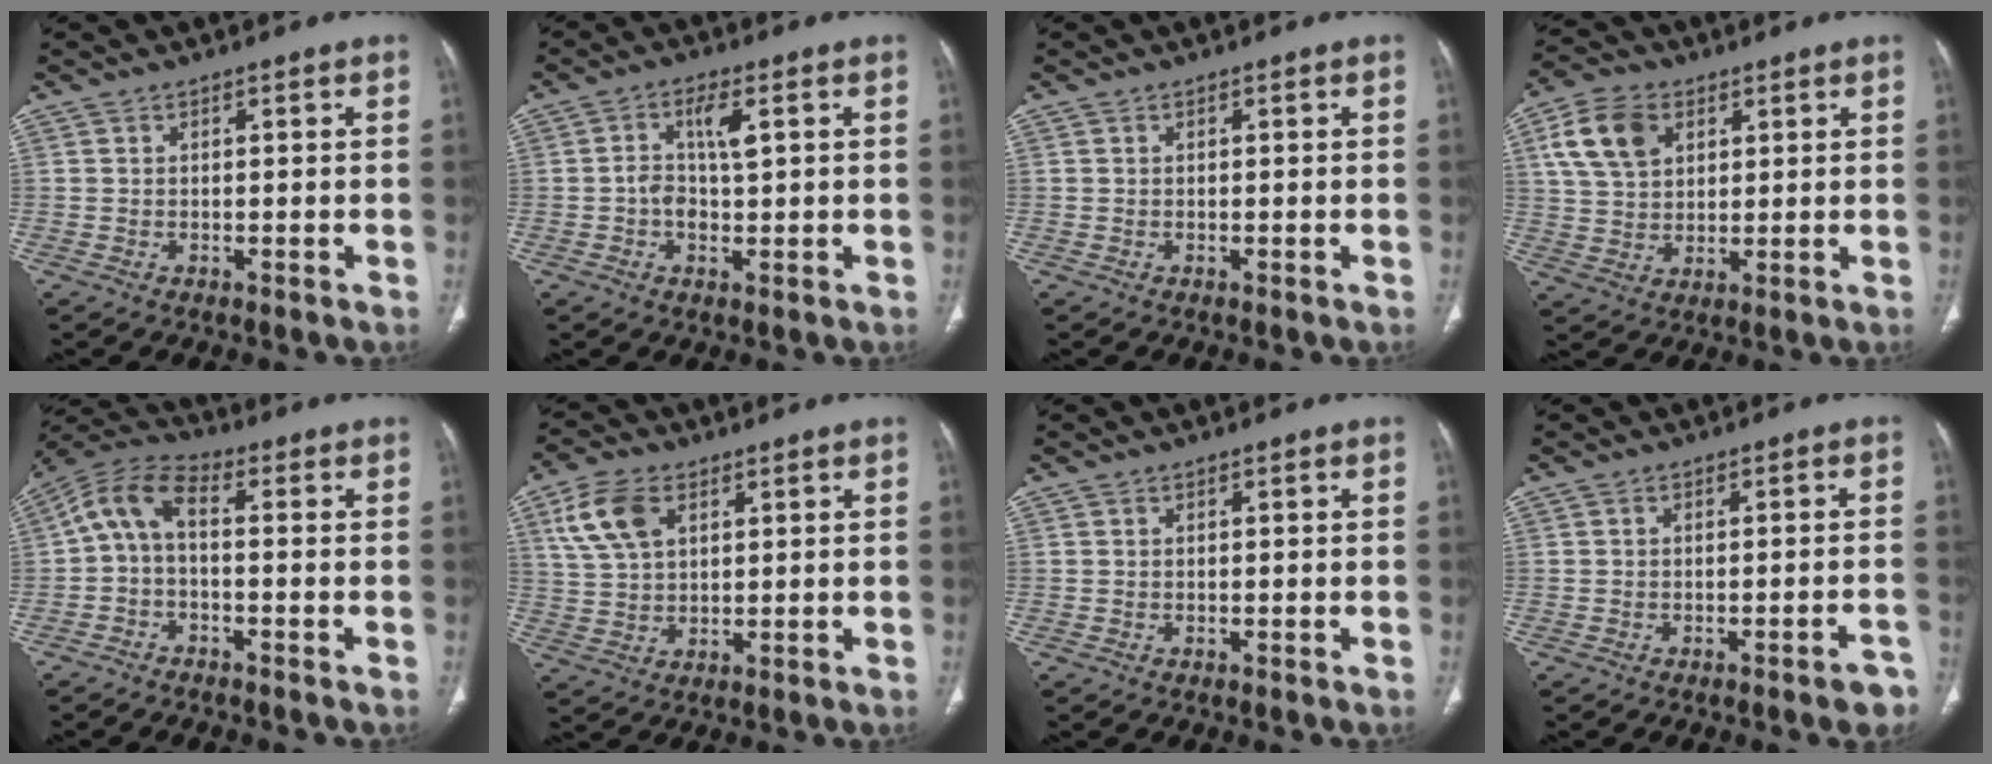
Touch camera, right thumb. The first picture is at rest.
{"total": 5.6, "force": [0.7, 2.7, 4.9], "torque": [-0.095, 0.012, 0.013]}
{"total": 0.0}
{"total": 10.7, "force": [4.1, 7.3, 6.5], "torque": [-0.112, -0.001, 0.079]}
{"total": 7.4, "force": [-0.8, 3.6, 6.4], "torque": [-0.126, 0.037, -0.028]}
{"total": 9.3, "force": [3.9, 5.6, 6.3], "torque": [-0.121, -0.002, 0.078]}
{"total": 0.0}
{"total": 3.8, "force": [-2.6, 0.9, 2.6], "torque": [-0.021, 0.016, -0.030]}